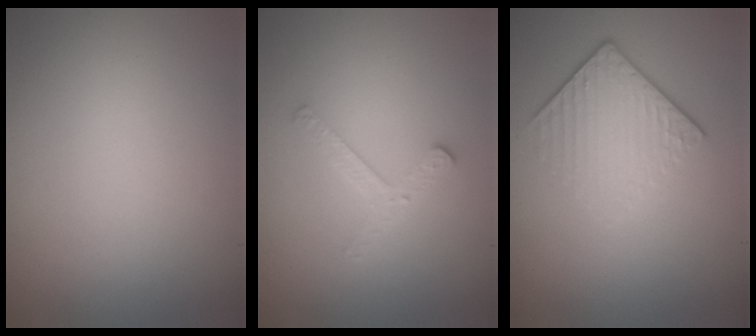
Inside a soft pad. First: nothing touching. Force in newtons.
{"total": 1.9, "press": 1.8, "slide": 0.4}
{"total": 4.3, "press": 2.8, "slide": 3.3}